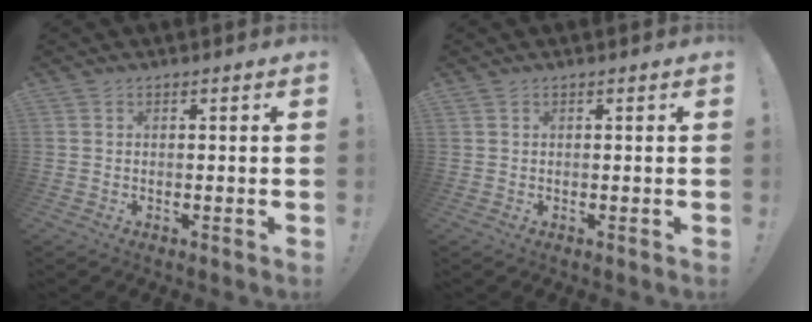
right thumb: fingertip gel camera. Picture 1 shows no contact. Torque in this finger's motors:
{"motor_torque": [-0.06, -0.14, 0.11, 0.10, 0.00]}